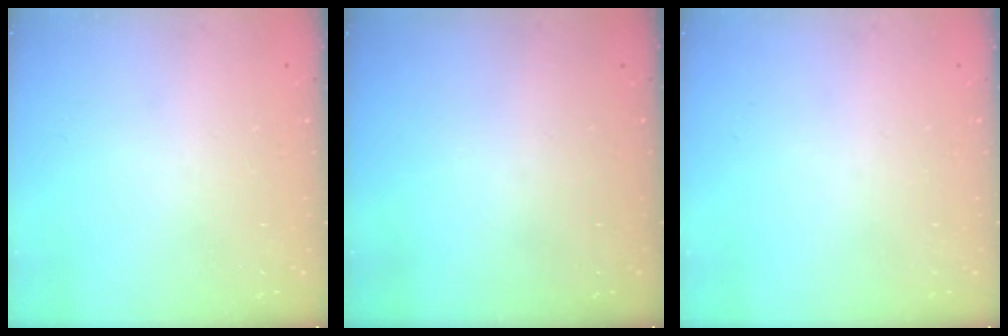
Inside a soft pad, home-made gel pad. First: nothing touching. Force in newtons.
{"total": 0.0}
{"total": 0.0}